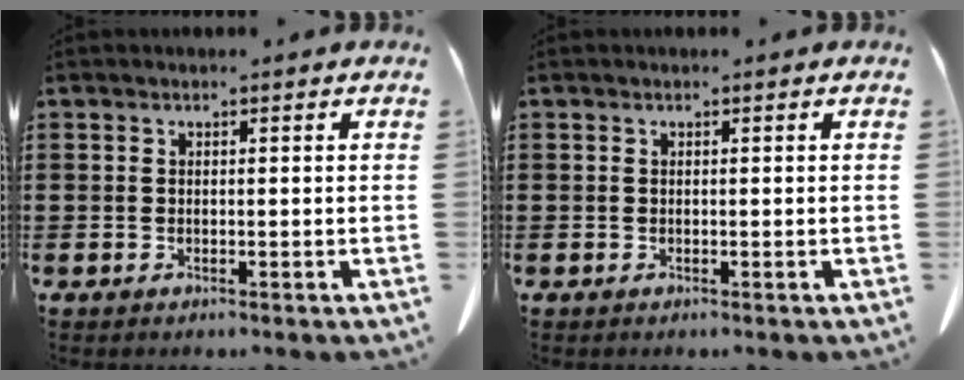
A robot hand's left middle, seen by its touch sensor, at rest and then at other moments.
{"total": 0.0}